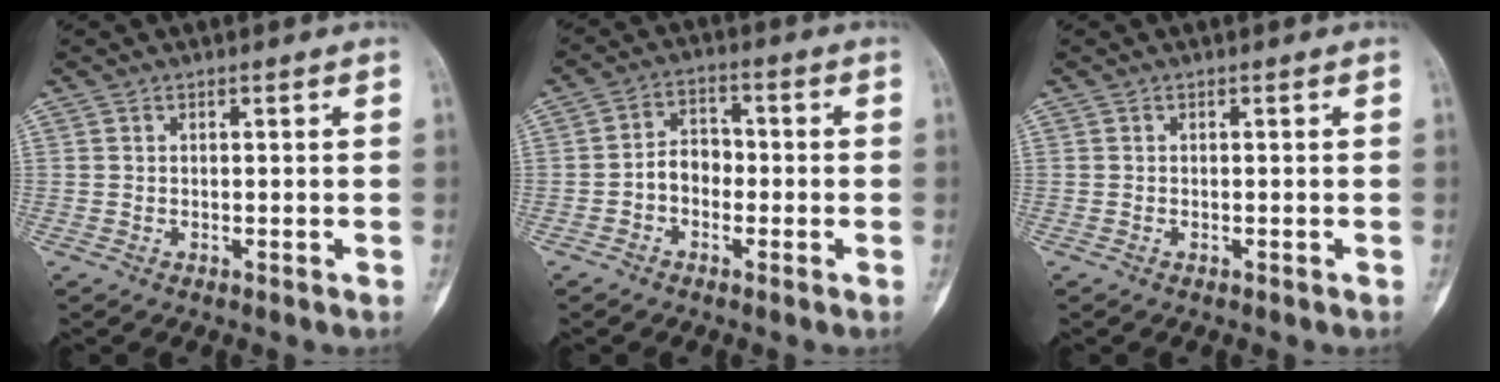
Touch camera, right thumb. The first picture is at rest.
{"total": 5.1, "force": [-1.4, 3.9, 3.1], "torque": [-0.028, 0.025, -0.036]}
{"total": 0.0}